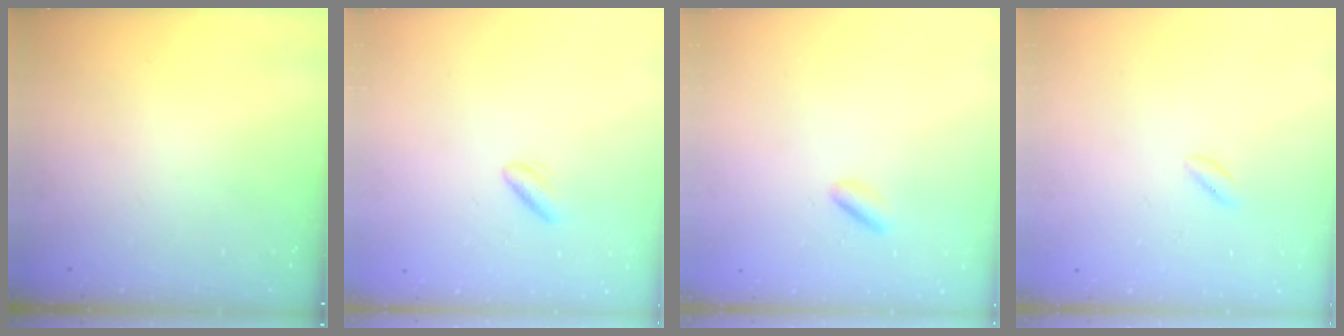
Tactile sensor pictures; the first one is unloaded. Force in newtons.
{"total": 2.4, "press": 2.1, "slide": 1.2}
{"total": 2.4, "press": 2.4, "slide": 0.5}
{"total": 0.7, "press": 0.3, "slide": 0.6}